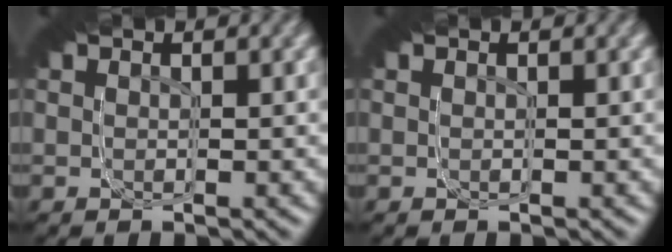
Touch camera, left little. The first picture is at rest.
{"total": 0.0}